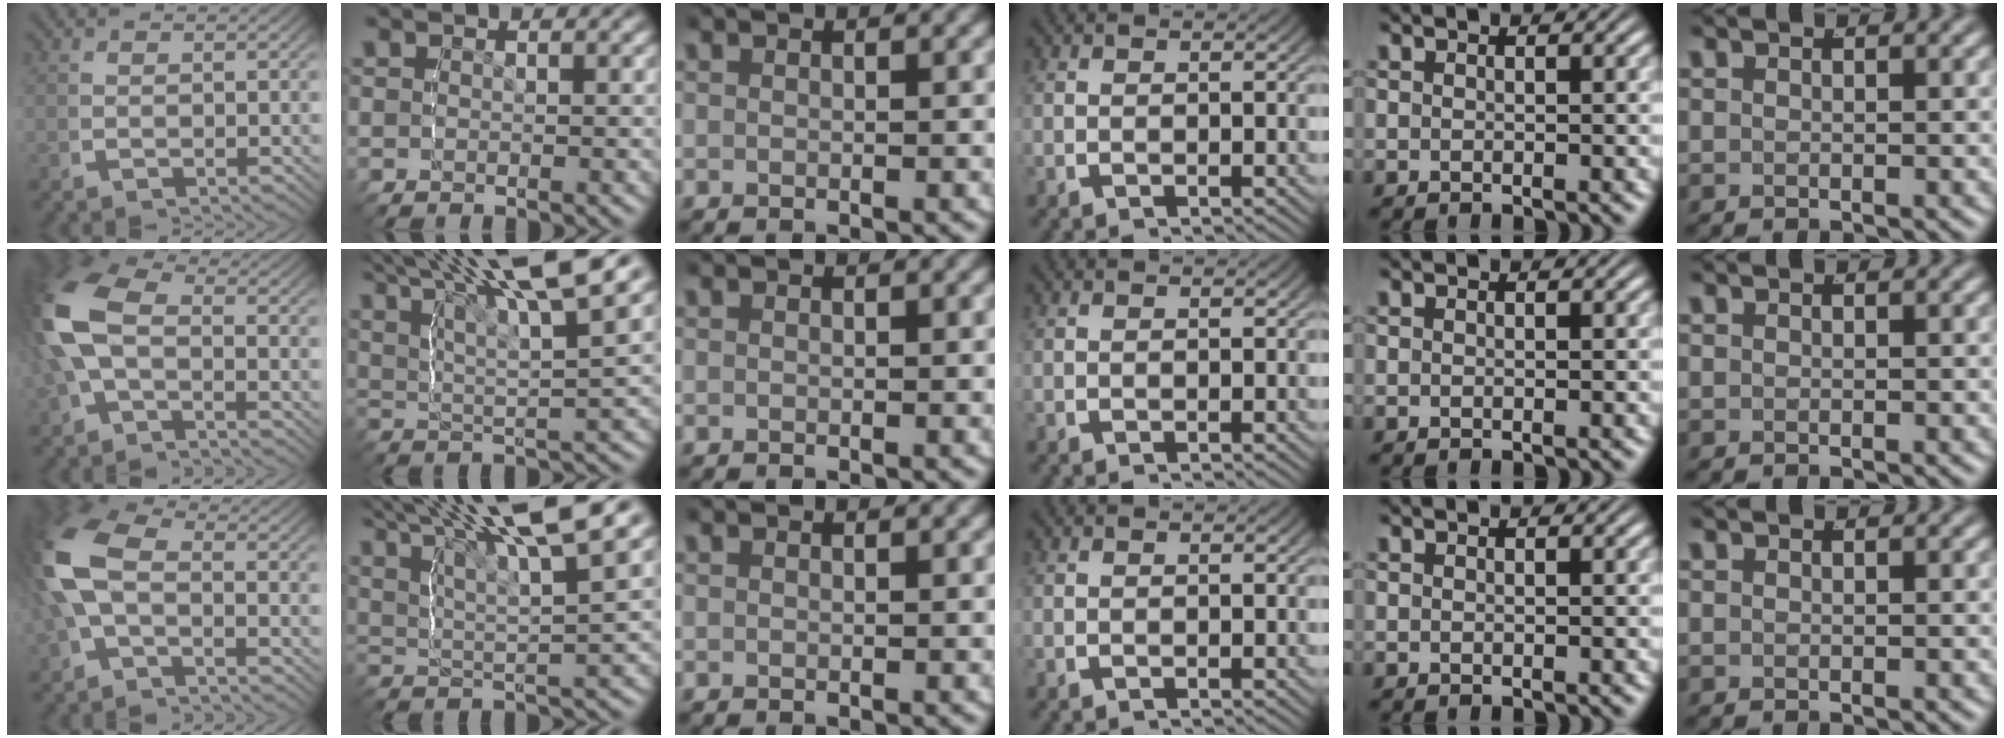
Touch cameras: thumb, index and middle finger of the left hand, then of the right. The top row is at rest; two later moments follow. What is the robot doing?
{"motion": "lift_and_place", "object": "markers"}